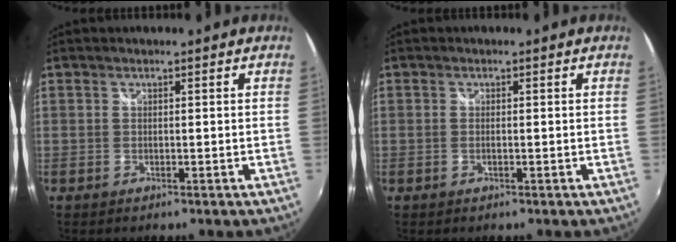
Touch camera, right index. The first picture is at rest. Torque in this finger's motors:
{"motor_torque": [-0.59, 0.25, -0.05, 0.00]}